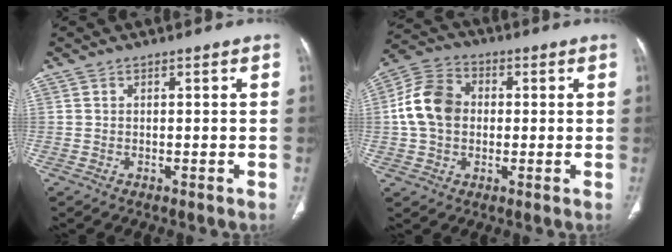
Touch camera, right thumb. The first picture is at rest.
{"total": 11.1, "force": [0.5, 8.5, 7.2], "torque": [-0.128, 0.024, 0.001]}